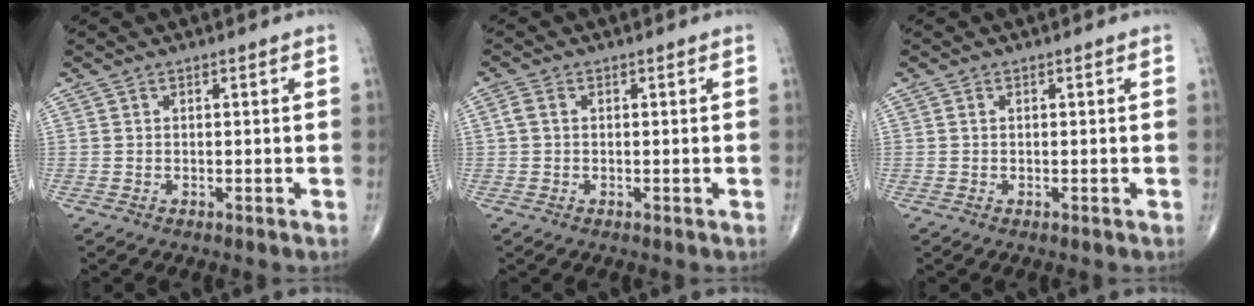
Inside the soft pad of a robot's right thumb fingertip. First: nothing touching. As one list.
[{"total": 1.8, "force": [0.2, 1.3, 1.3], "torque": [-0.031, 0.006, 0.003]}, {"total": 0.0}]